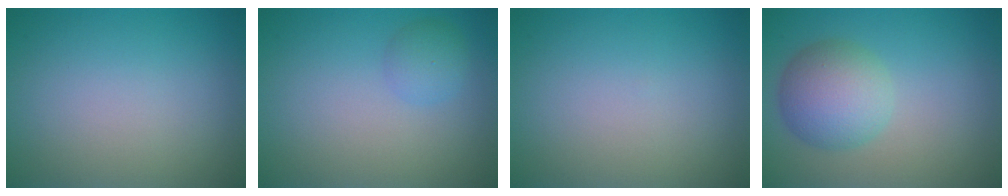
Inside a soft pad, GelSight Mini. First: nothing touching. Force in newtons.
{"total": 1.7, "press": 1.7, "slide": 0.0}
{"total": 0.0}
{"total": 4.9, "press": 4.9, "slide": 0.1}